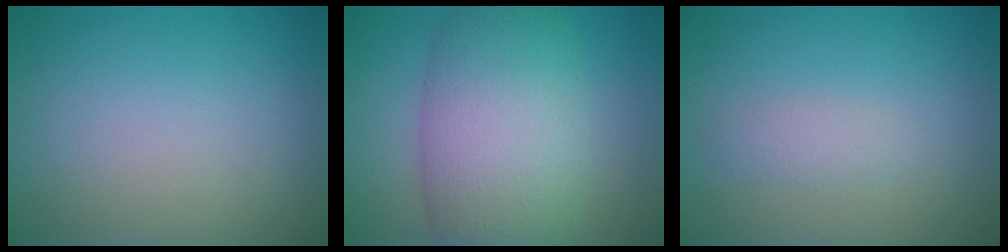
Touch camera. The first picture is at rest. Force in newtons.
{"total": 10.4, "press": 10.4, "slide": 0.3}
{"total": 1.3, "press": 1.3, "slide": 0.0}